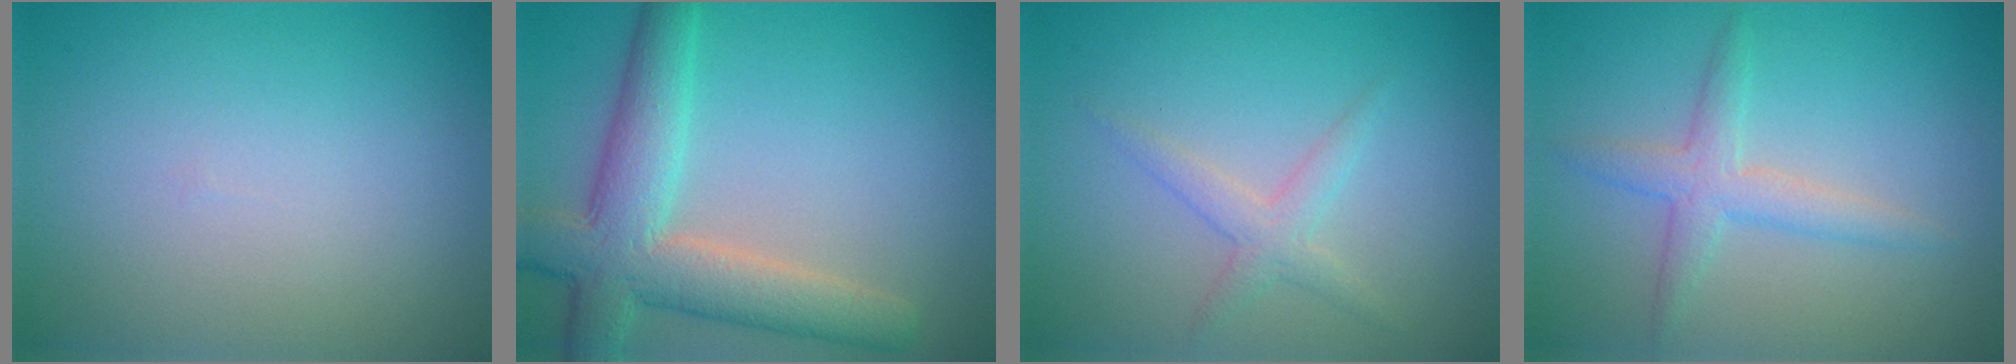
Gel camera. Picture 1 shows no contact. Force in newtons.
{"total": 6.9, "press": 6.9, "slide": 0.6}
{"total": 1.9, "press": 1.9, "slide": 0.1}
{"total": 2.7, "press": 2.7, "slide": 0.0}